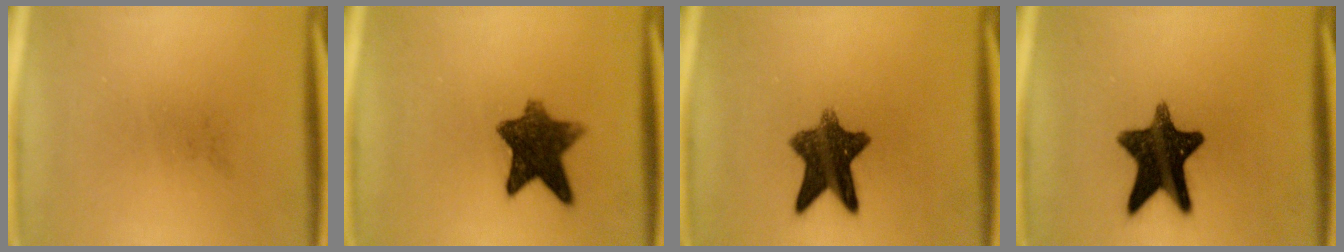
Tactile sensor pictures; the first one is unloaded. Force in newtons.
{"total": 9.3}
{"total": 10.2}
{"total": 13.5}